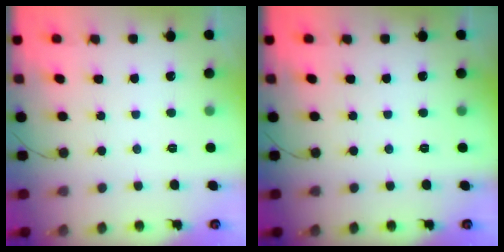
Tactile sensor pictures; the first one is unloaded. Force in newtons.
{"total": 0.0}